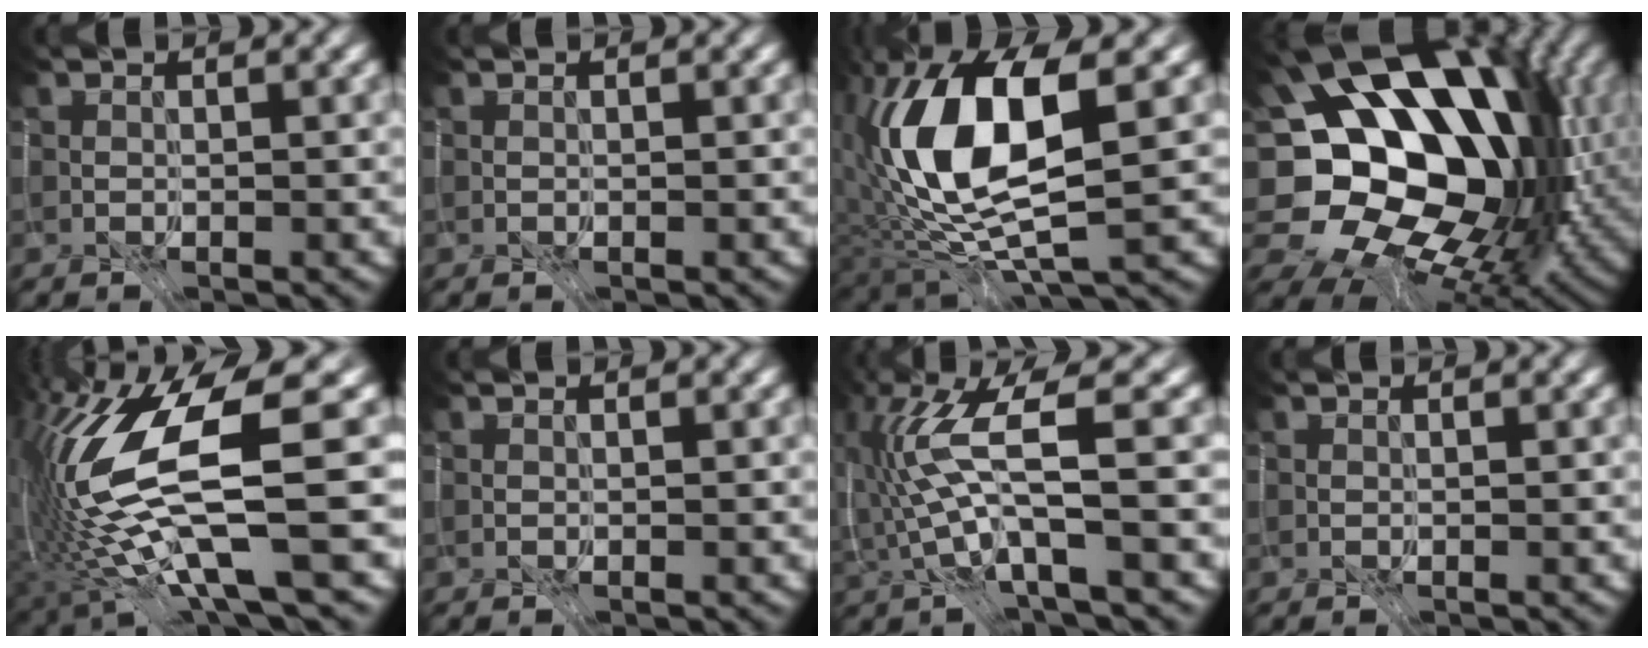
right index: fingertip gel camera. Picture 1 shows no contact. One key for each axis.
{"total": 0.0}
{"total": 7.0, "fx": -1.0, "fy": 0.6, "fz": 6.9, "tx": -0.133, "ty": -0.010, "tz": -0.001}
{"total": 13.1, "fx": -0.1, "fy": 8.5, "fz": 10.0, "tx": -0.149, "ty": -0.022, "tz": 0.036}
{"total": 11.1, "fx": -2.8, "fy": -1.1, "fz": 10.7, "tx": -0.220, "ty": -0.030, "tz": -0.022}
{"total": 0.0}
{"total": 5.9, "fx": -2.5, "fy": -2.7, "fz": 4.5, "tx": -0.105, "ty": -0.011, "tz": -0.030}
{"total": 0.0}